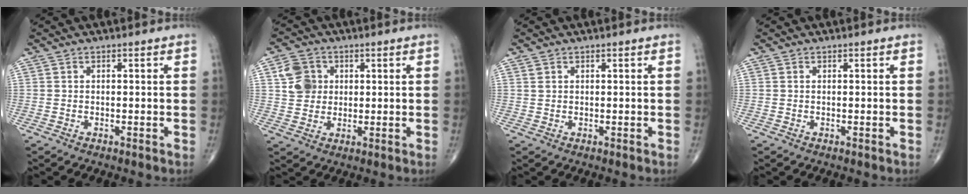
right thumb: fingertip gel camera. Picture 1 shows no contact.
{"total": 6.3, "force": [1.6, 5.5, 2.7], "torque": [-0.029, -0.001, 0.025]}
{"total": 0.9, "force": [0.5, 0.6, 0.4], "torque": [-0.004, 0.002, 0.010]}
{"total": 0.0}